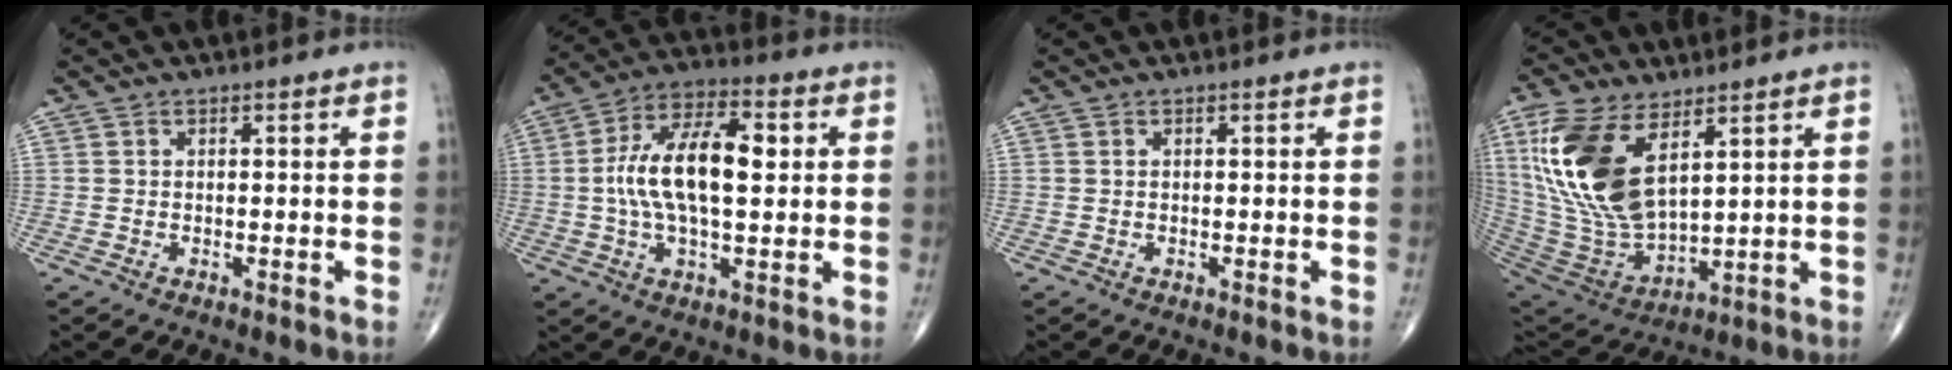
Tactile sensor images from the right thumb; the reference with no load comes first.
{"total": 15.0, "force": [1.3, 6.8, 13.3], "torque": [-0.240, 0.020, 0.018]}
{"total": 0.0}
{"total": 19.4, "force": [7.5, 9.7, 15.1], "torque": [-0.306, -0.033, 0.155]}